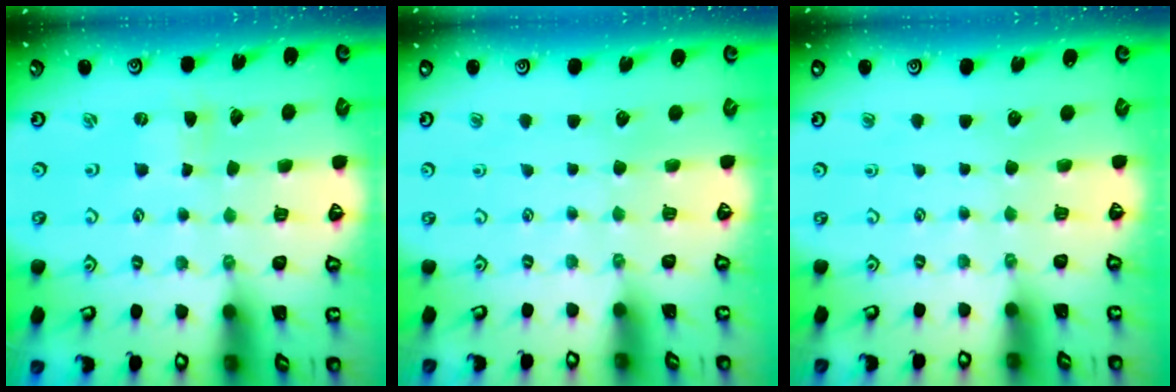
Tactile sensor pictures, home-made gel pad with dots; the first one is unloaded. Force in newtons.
{"total": 0.0}
{"total": 0.0}